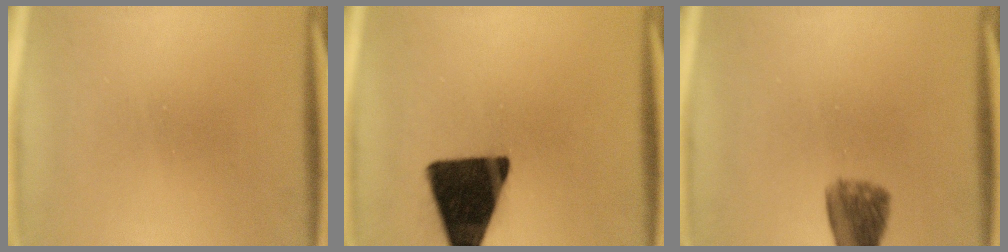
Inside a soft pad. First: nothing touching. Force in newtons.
{"total": 16.6}
{"total": 7.3}